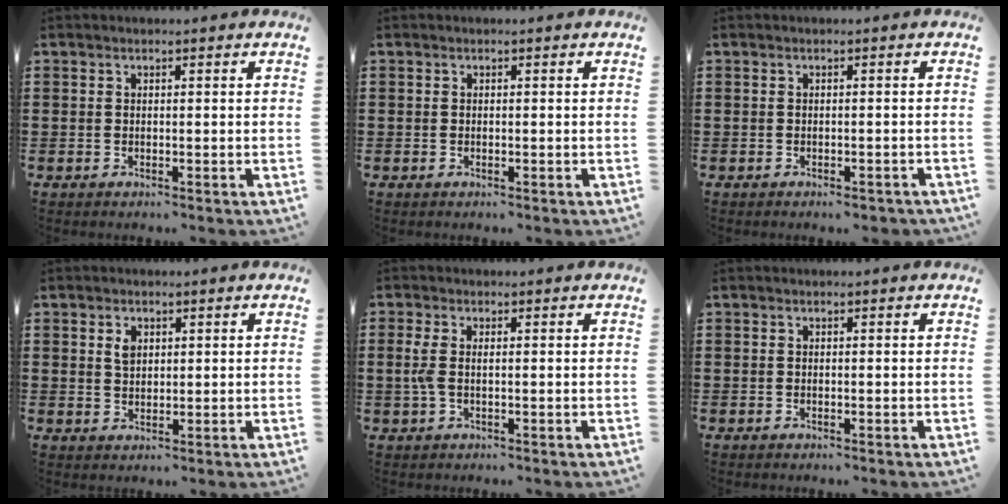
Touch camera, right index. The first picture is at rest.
{"total": 0.0}
{"total": 0.9, "force": [-0.8, 0.2, 0.4], "torque": [-0.012, -0.005, -0.015]}
{"total": 2.2, "force": [1.0, 1.4, 1.4], "torque": [-0.031, 0.004, 0.018]}
{"total": 2.6, "force": [0.0, 1.2, 2.3], "torque": [-0.060, -0.001, -0.006]}
{"total": 0.0}